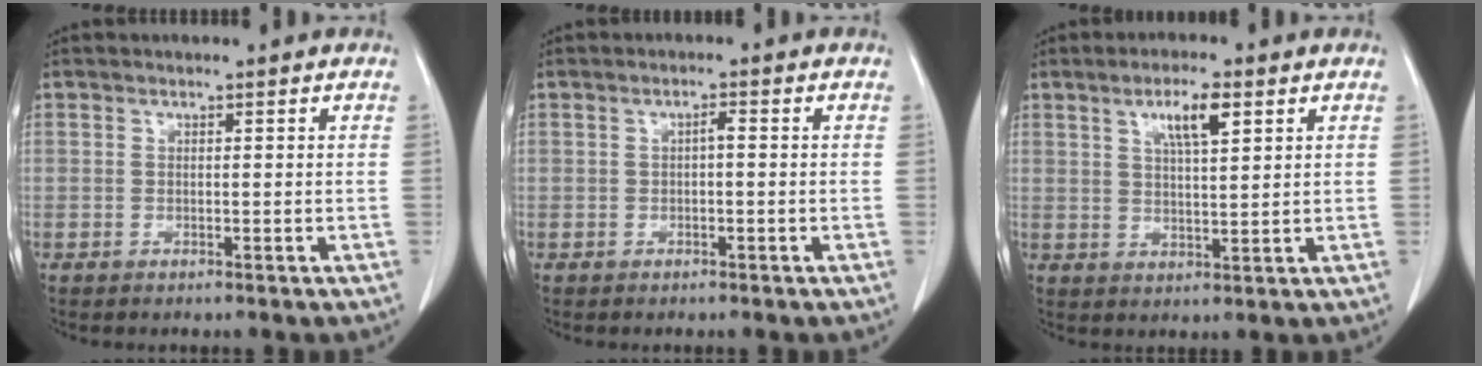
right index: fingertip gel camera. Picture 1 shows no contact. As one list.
[{"total": 1.5, "force": [0.0, 0.6, 1.4], "torque": [-0.027, 0.005, 0.001]}, {"total": 6.3, "force": [3.0, 1.6, 5.3], "torque": [-0.098, 0.003, 0.055]}]